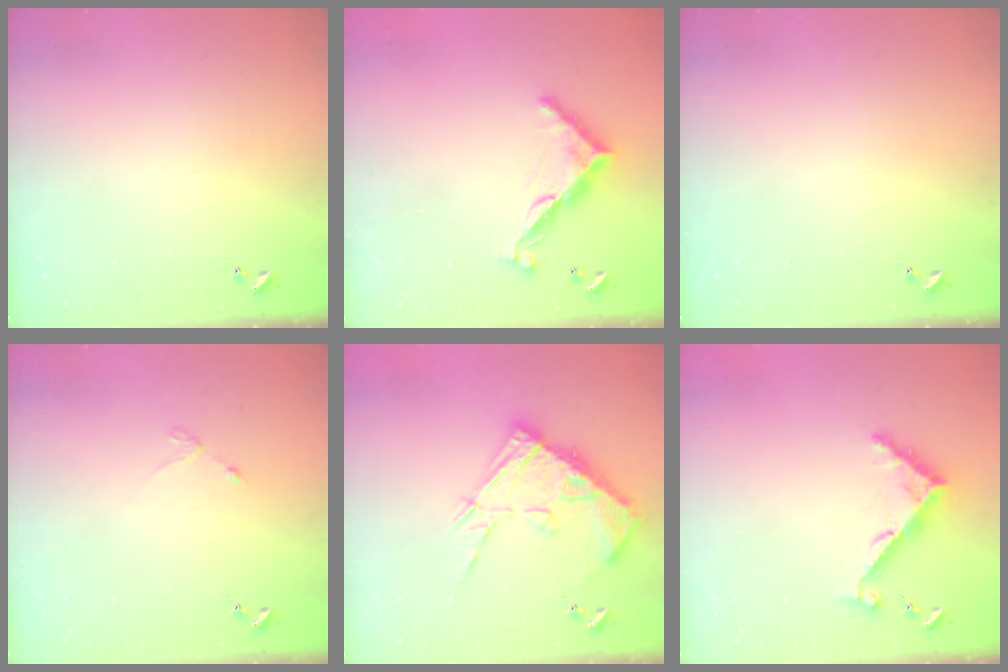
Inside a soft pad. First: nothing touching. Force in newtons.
{"total": 10.6, "press": 10.6, "slide": 0.4}
{"total": 0.0}
{"total": 2.3, "press": 2.3, "slide": 0.3}
{"total": 16.6, "press": 16.6, "slide": 1.5}
{"total": 7.0, "press": 7.0, "slide": 0.6}